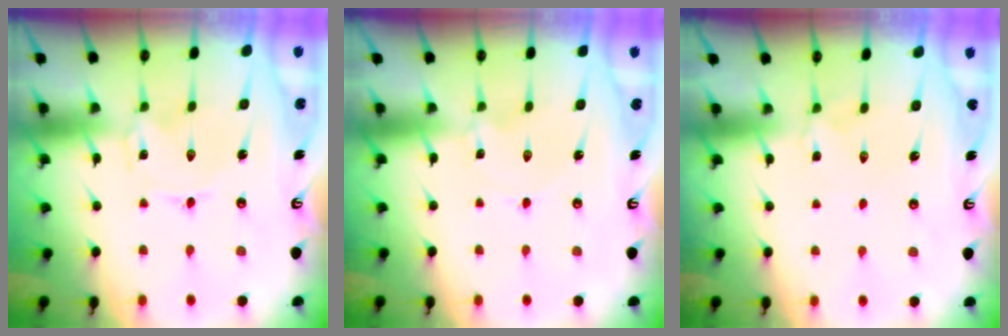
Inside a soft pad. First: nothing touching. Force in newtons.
{"total": 0.6, "press": 0.5, "slide": 0.2}
{"total": 2.7, "press": 2.6, "slide": 0.6}